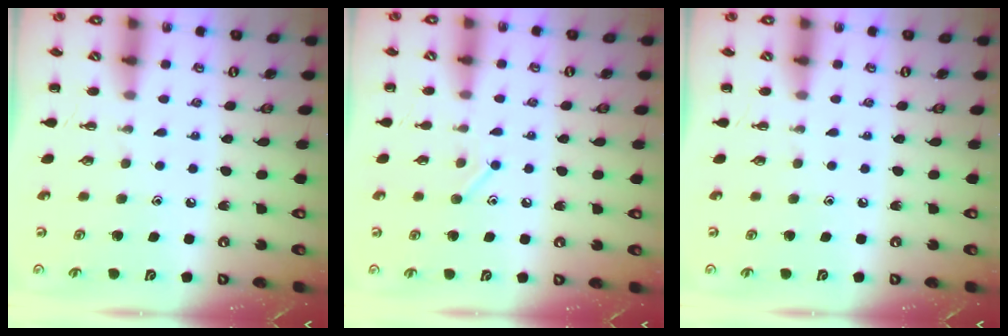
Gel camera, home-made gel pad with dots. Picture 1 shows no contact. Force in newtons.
{"total": 6.9, "press": 6.8, "slide": 1.4}
{"total": 0.0}